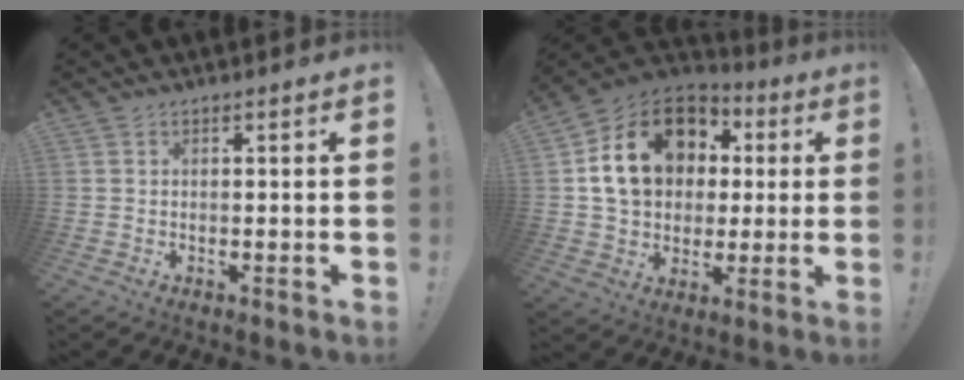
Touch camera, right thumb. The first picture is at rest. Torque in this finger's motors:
{"motor_torque": [1.45, 1.50, 0.94, 0.31, 0.59]}